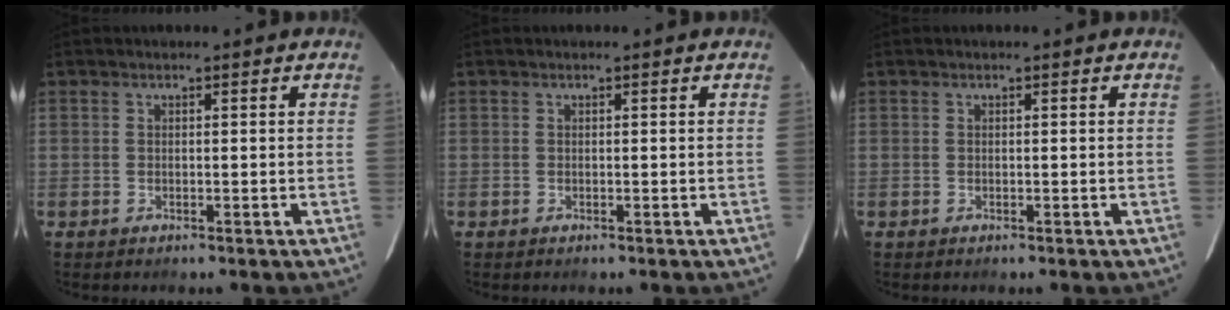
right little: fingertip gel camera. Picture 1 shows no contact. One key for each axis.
{"total": 0.0}
{"total": 0.0}